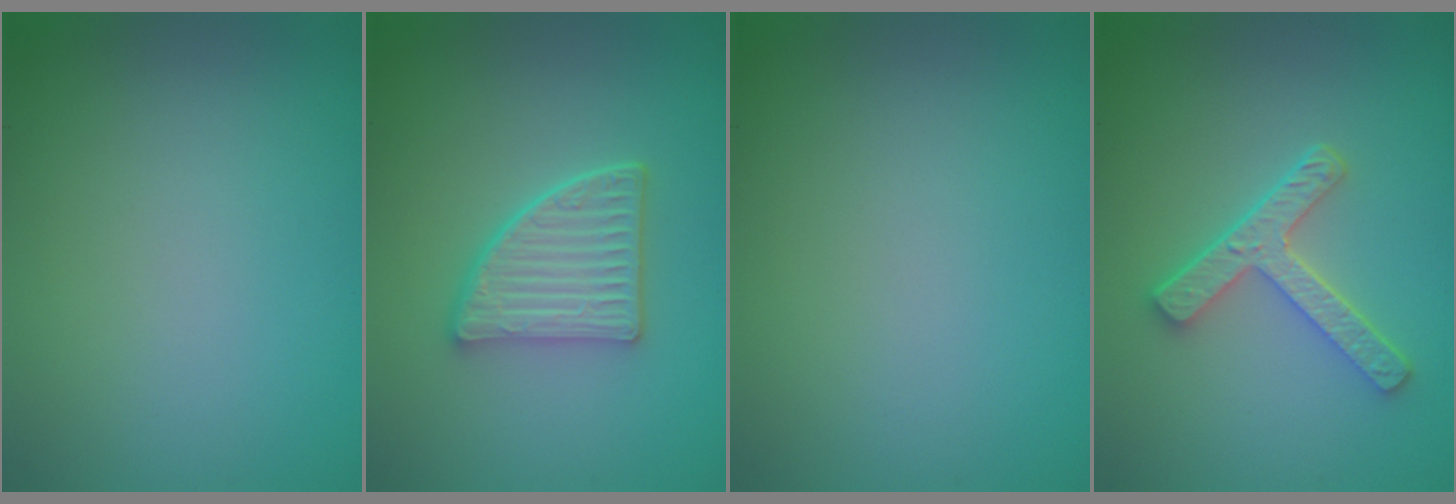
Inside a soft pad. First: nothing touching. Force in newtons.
{"total": 4.4, "press": 3.7, "slide": 2.4}
{"total": 0.0}
{"total": 3.7, "press": 3.2, "slide": 2.0}